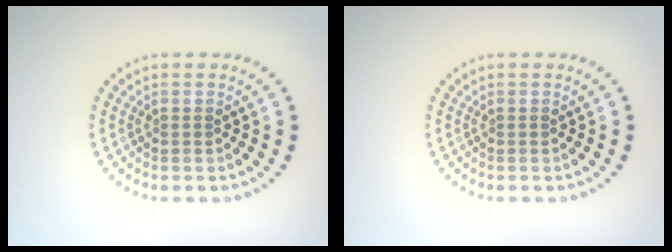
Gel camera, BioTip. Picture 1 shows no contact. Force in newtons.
{"total": 0.0}